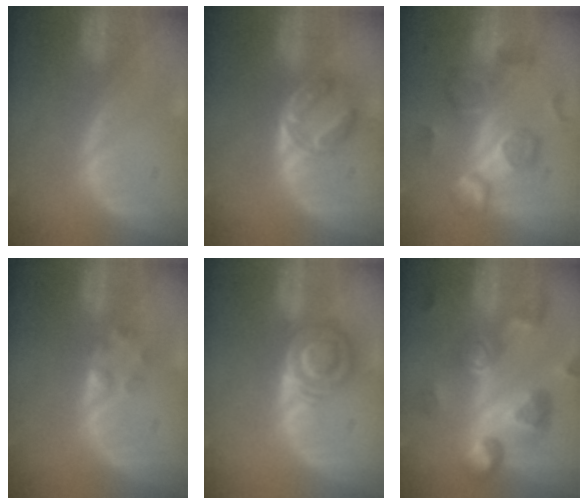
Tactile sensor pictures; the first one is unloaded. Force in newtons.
{"total": 5.8, "press": 5.5, "slide": 1.8}
{"total": 10.4, "press": 9.0, "slide": 5.1}
{"total": 2.0, "press": 2.0, "slide": 0.2}
{"total": 6.0, "press": 6.0, "slide": 0.9}
{"total": 11.2, "press": 10.0, "slide": 5.0}